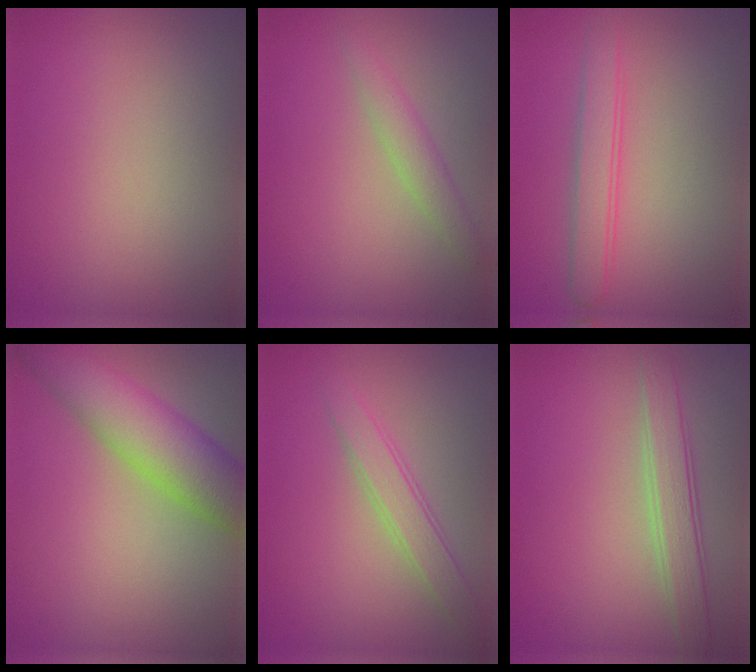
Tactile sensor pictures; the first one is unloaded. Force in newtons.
{"total": 2.7, "press": 2.7, "slide": 0.2}
{"total": 2.5, "press": 2.5, "slide": 0.1}
{"total": 7.2, "press": 7.2, "slide": 0.4}
{"total": 2.6, "press": 2.6, "slide": 0.1}
{"total": 2.9, "press": 2.9, "slide": 0.2}